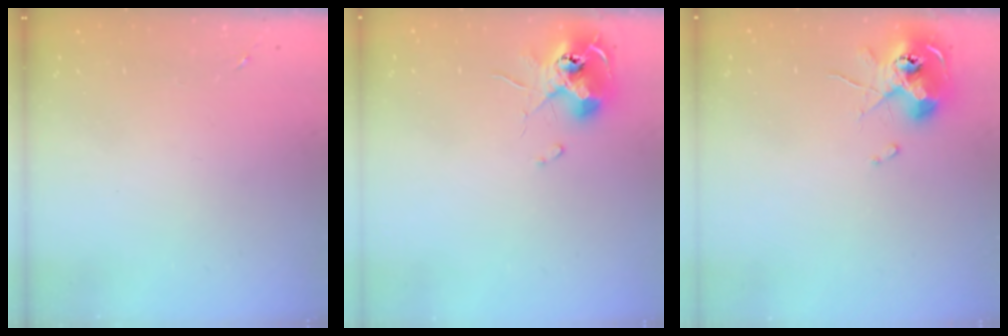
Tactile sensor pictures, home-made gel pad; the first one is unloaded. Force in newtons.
{"total": 11.3, "press": 11.3, "slide": 0.6}
{"total": 10.2, "press": 10.1, "slide": 1.4}